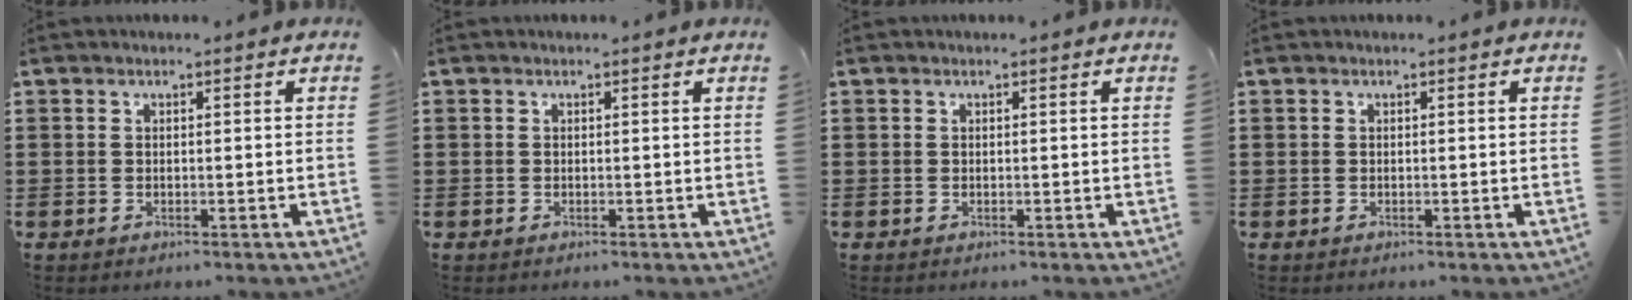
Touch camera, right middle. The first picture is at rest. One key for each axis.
{"total": 0.0}
{"total": 0.0}
{"total": 0.0}